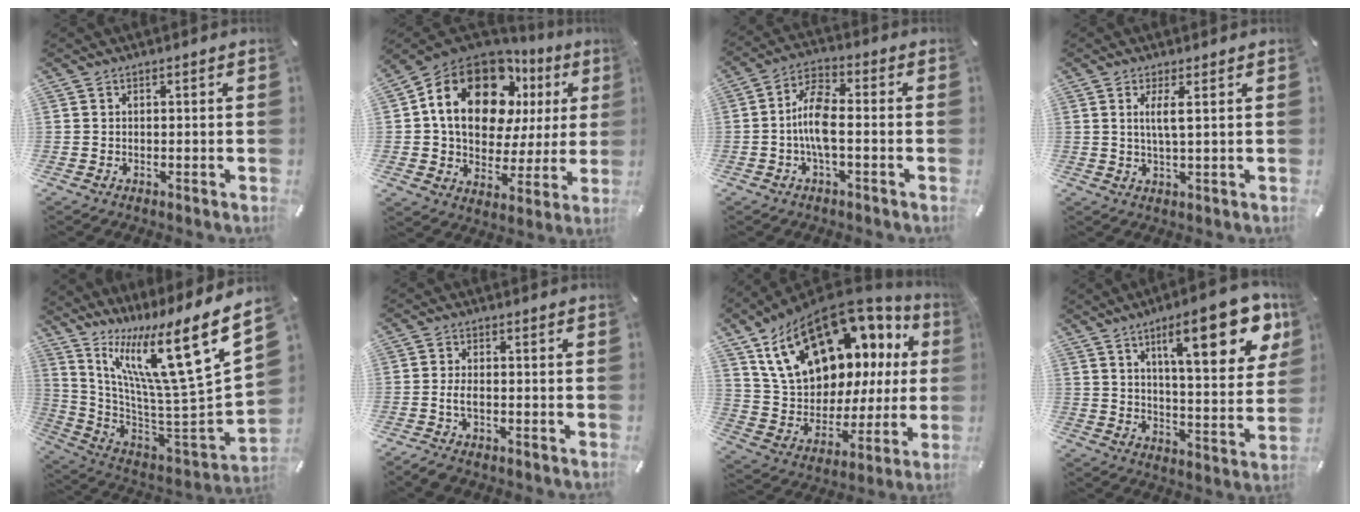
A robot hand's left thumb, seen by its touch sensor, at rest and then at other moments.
{"total": 20.9, "force": [8.3, 13.5, 13.7], "torque": [-0.243, -0.044, 0.135]}
{"total": 8.6, "force": [-1.4, 3.6, 7.7], "torque": [-0.157, 0.006, -0.026]}
{"total": 4.2, "force": [1.1, 0.6, 4.1], "torque": [-0.083, -0.002, 0.016]}
{"total": 20.8, "force": [11.6, 3.6, 16.9], "torque": [-0.287, -0.112, 0.176]}
{"total": 3.4, "force": [-1.4, 1.5, 2.7], "torque": [-0.060, 0.005, -0.029]}
{"total": 21.3, "force": [11.2, 13.1, 12.4], "torque": [-0.197, -0.070, 0.213]}
{"total": 20.4, "force": [9.8, 7.0, 16.5], "torque": [-0.237, -0.040, 0.145]}